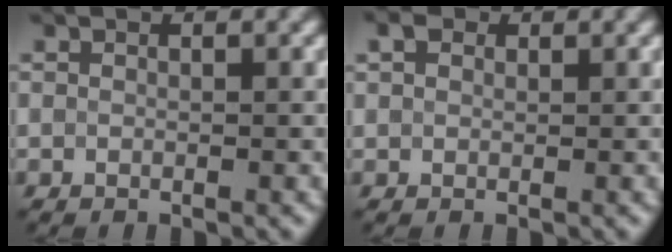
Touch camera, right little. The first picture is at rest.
{"total": 1.5, "force": [0.7, 1.0, 0.8], "torque": [-0.018, 0.007, 0.009]}